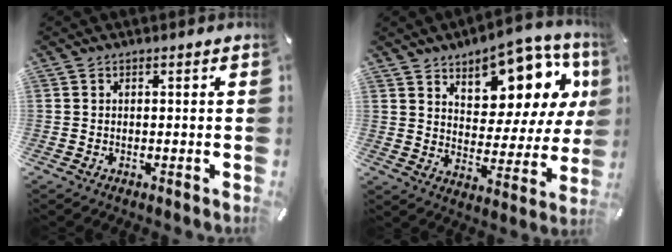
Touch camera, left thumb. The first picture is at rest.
{"total": 13.4, "force": [9.6, 7.4, 5.7], "torque": [-0.069, -0.092, 0.165]}